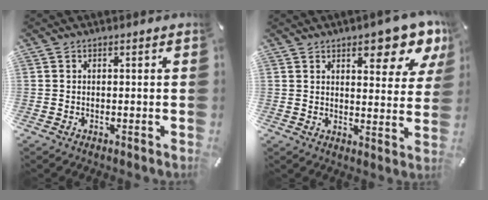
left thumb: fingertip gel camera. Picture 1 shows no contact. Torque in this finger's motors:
{"motor_torque": [1.81, 1.98, 1.22, -1.06, 0.26]}